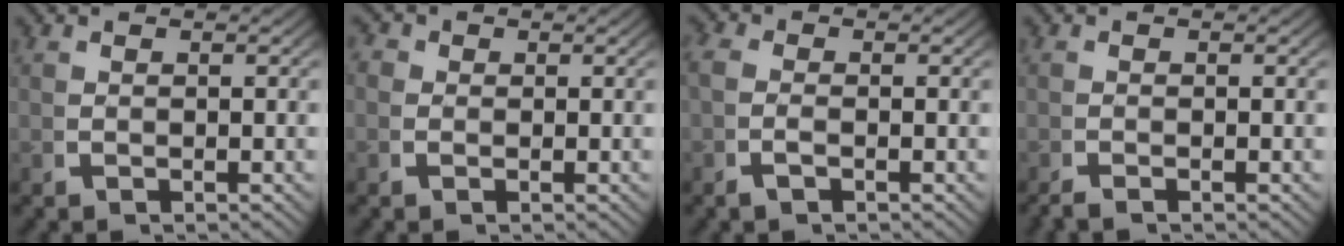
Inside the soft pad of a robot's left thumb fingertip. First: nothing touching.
{"total": 1.7, "force": [0.2, 1.6, 0.5], "torque": [-0.009, -0.004, -0.004]}
{"total": 1.5, "force": [-0.4, 1.0, 1.0], "torque": [-0.030, -0.005, -0.008]}
{"total": 0.8, "force": [-0.8, 0.0, 0.2], "torque": [-0.001, -0.004, -0.017]}